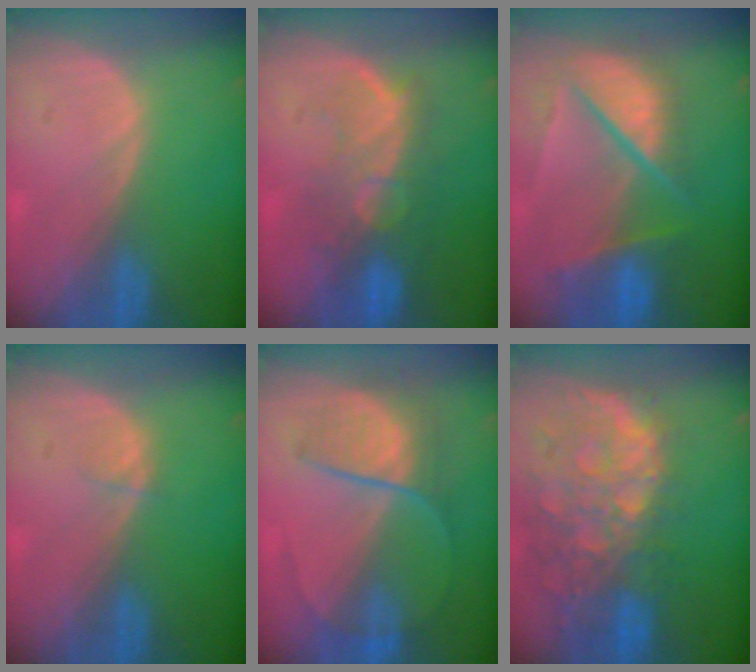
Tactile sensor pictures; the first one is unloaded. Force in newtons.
{"total": 9.7, "press": 8.4, "slide": 5.0}
{"total": 10.4, "press": 8.6, "slide": 5.8}
{"total": 0.8, "press": 0.8, "slide": 0.1}
{"total": 6.9, "press": 6.6, "slide": 1.7}
{"total": 13.5, "press": 11.0, "slide": 7.8}